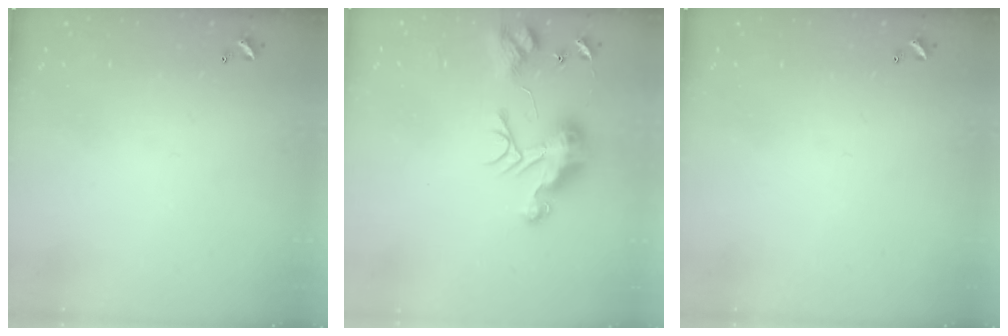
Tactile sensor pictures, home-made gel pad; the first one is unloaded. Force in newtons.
{"total": 12.0, "press": 12.0, "slide": 1.1}
{"total": 0.0}